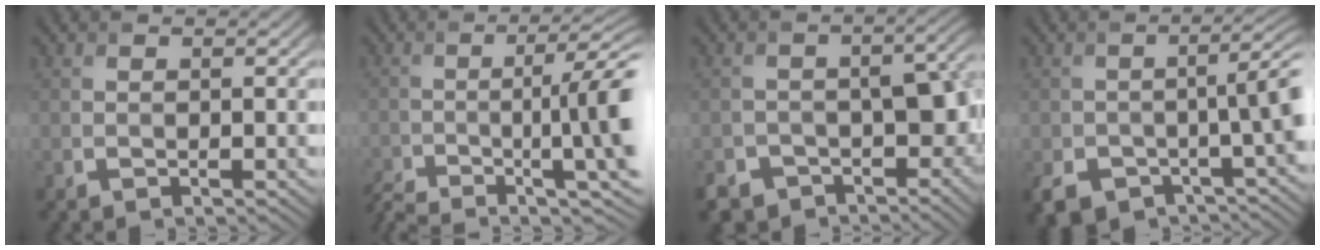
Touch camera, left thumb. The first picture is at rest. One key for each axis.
{"total": 14.2, "fx": -6.2, "fy": 3.0, "fz": 12.5, "tx": -0.175, "ty": -0.008, "tz": -0.098}
{"total": 11.2, "fx": -5.4, "fy": 7.6, "fz": 6.3, "tx": -0.092, "ty": -0.039, "tz": -0.074}
{"total": 9.9, "fx": -5.1, "fy": 4.8, "fz": 7.0, "tx": -0.115, "ty": -0.034, "tz": -0.080}